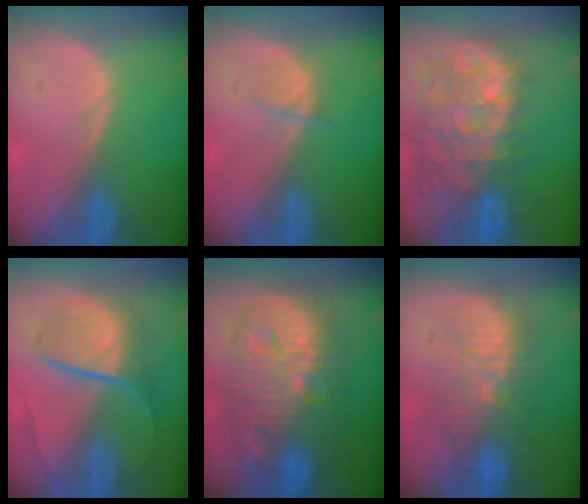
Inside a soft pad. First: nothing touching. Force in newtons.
{"total": 1.6, "press": 1.5, "slide": 0.2}
{"total": 12.9, "press": 11.6, "slide": 5.8}
{"total": 9.1, "press": 7.7, "slide": 5.0}
{"total": 13.5, "press": 13.5, "slide": 1.3}
{"total": 9.6, "press": 9.5, "slide": 1.0}